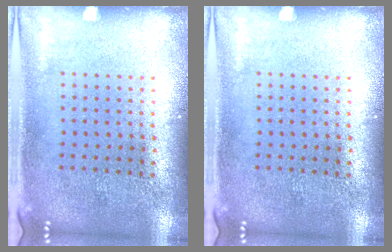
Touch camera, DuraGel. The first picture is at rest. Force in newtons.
{"total": 0.0}